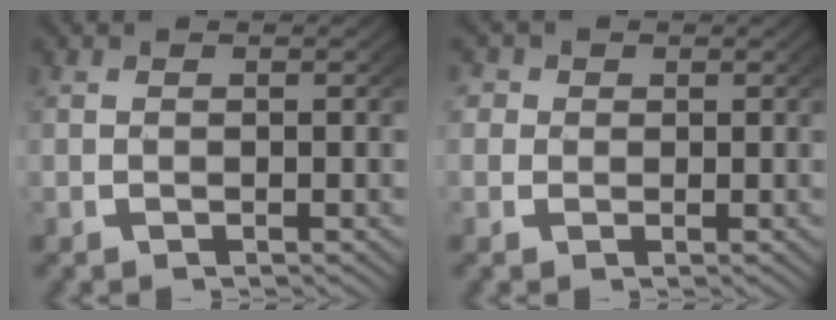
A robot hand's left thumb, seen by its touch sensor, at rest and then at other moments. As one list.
[{"total": 2.7, "force": [0.7, 2.4, 0.9], "torque": [-0.019, -0.002, 0.007]}]